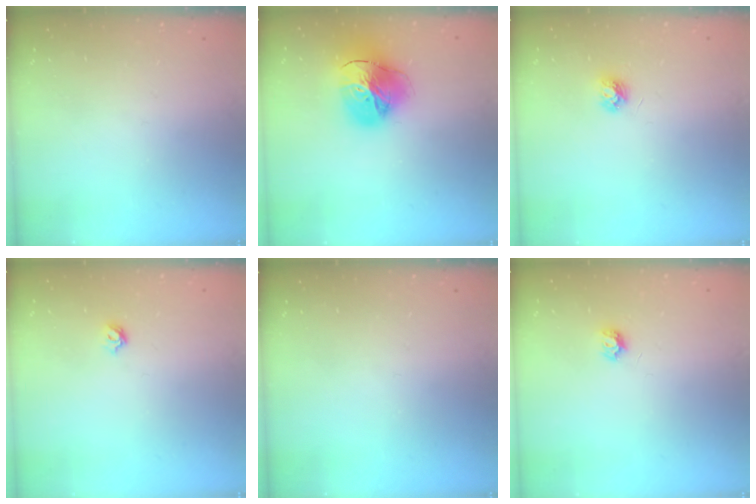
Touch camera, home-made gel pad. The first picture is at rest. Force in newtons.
{"total": 19.8, "press": 19.6, "slide": 2.3}
{"total": 4.2, "press": 4.2, "slide": 0.3}
{"total": 4.8, "press": 4.8, "slide": 0.8}
{"total": 0.0}
{"total": 5.3, "press": 5.2, "slide": 0.4}